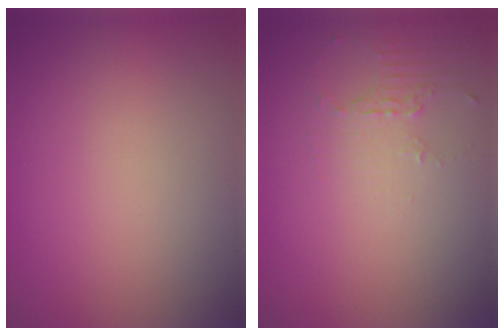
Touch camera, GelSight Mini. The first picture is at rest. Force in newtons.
{"total": 2.0, "press": 1.5, "slide": 1.4}